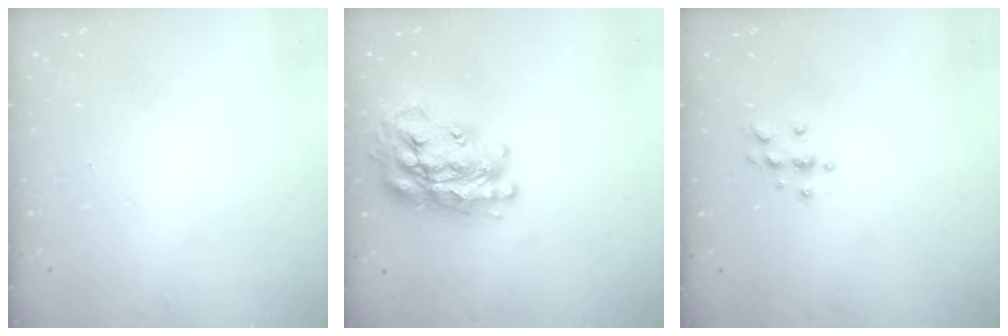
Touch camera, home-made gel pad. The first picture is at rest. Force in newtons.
{"total": 25.6, "press": 25.5, "slide": 2.2}
{"total": 4.0, "press": 3.9, "slide": 0.5}